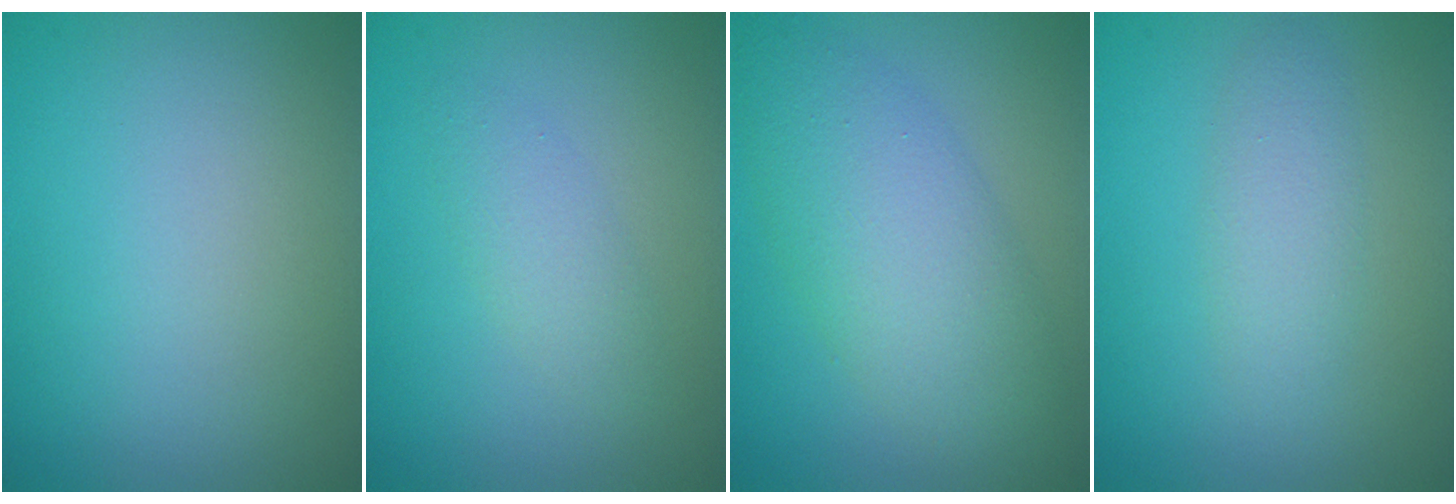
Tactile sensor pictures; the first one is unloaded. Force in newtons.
{"total": 1.8, "press": 1.8, "slide": 0.1}
{"total": 6.3, "press": 6.3, "slide": 0.2}
{"total": 2.3, "press": 2.3, "slide": 0.0}